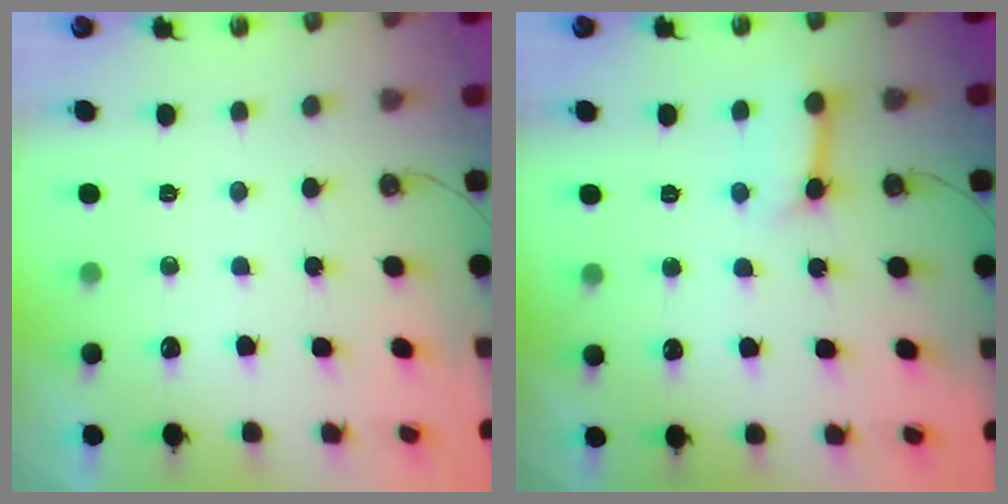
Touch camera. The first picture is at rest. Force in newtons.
{"total": 9.5, "press": 9.4, "slide": 1.1}